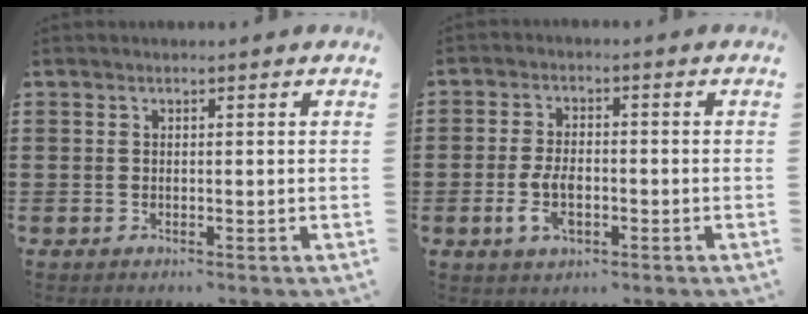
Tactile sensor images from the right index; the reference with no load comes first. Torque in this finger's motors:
{"motor_torque": [2.06, 0.00, 0.70, 0.15]}